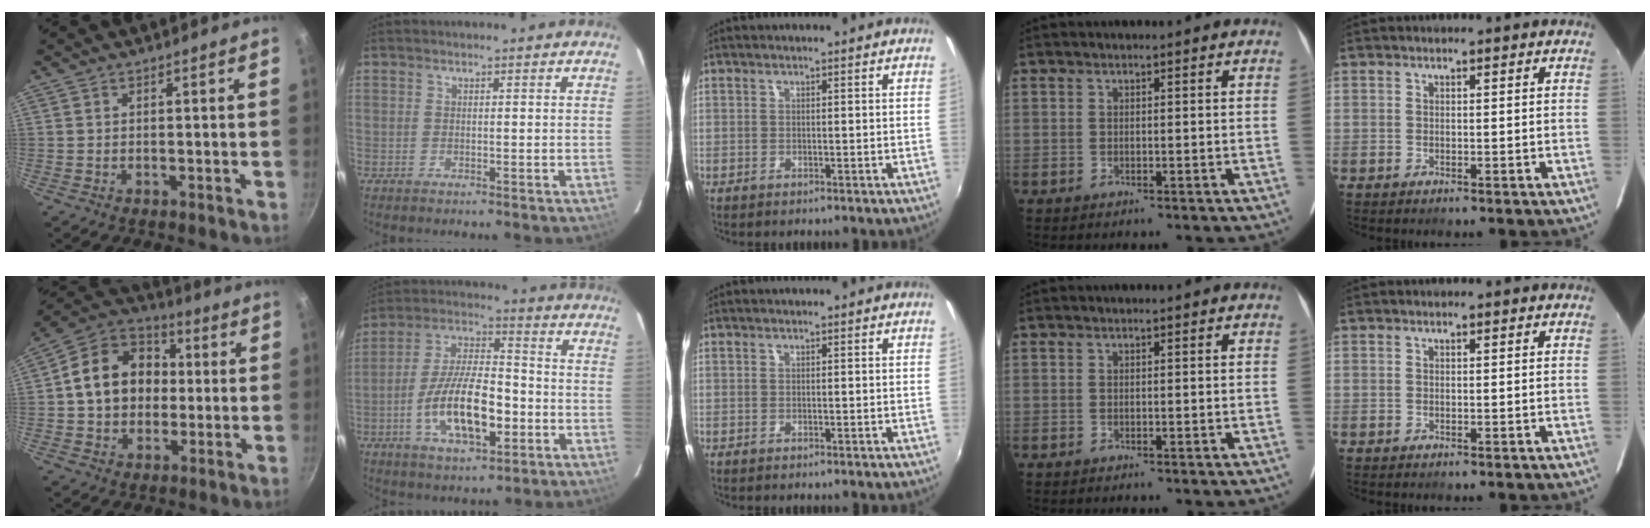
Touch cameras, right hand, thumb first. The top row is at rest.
{"thumb": {"total": 16.0, "force": [1.1, 12.8, 9.5], "torque": [-0.129, 0.030, 0.005]}, "index": {"total": 15.2, "force": [-4.7, 5.9, 13.2], "torque": [-0.258, 0.000, -0.080]}}